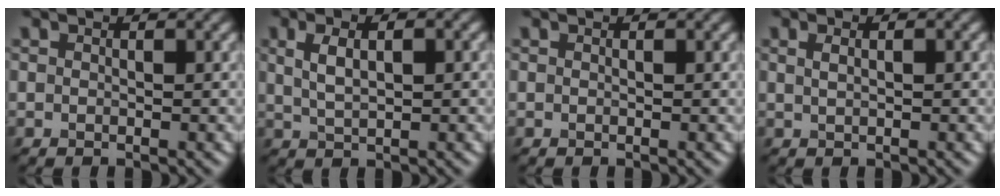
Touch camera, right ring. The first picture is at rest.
{"total": 3.1, "force": [1.0, 1.3, 2.7], "torque": [-0.056, 0.004, 0.021]}
{"total": 0.0}
{"total": 1.3, "force": [0.6, 0.5, 1.0], "torque": [-0.013, -0.007, 0.009]}